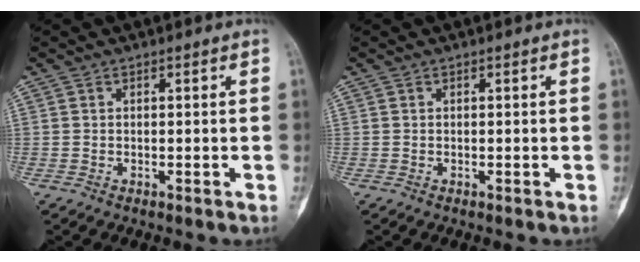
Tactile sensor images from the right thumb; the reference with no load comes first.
{"total": 0.0}